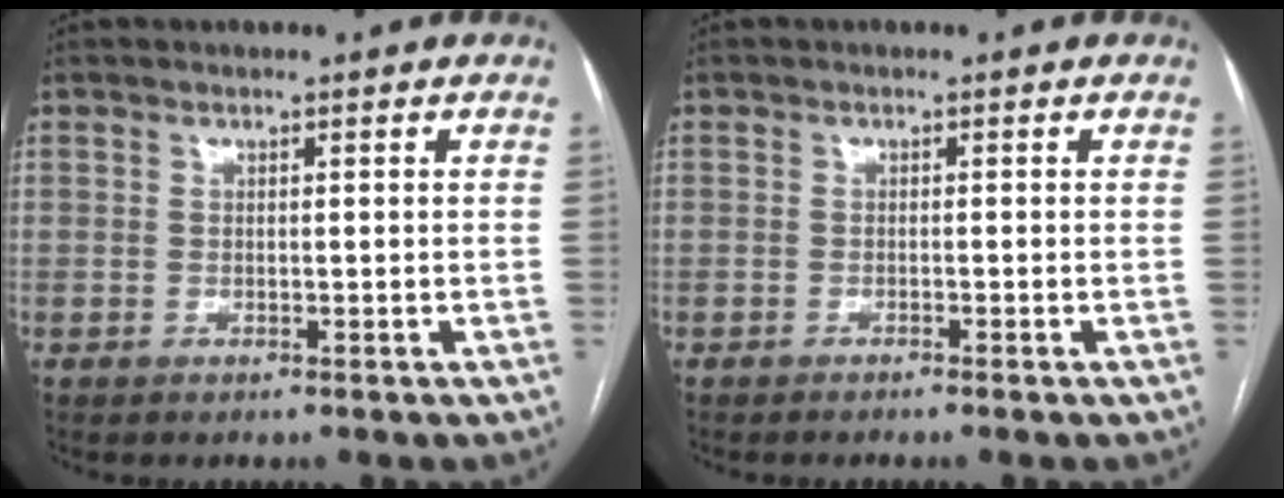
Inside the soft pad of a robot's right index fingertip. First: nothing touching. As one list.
[{"total": 1.1, "force": [-0.9, -0.2, 0.6], "torque": [-0.011, 0.001, -0.013]}]